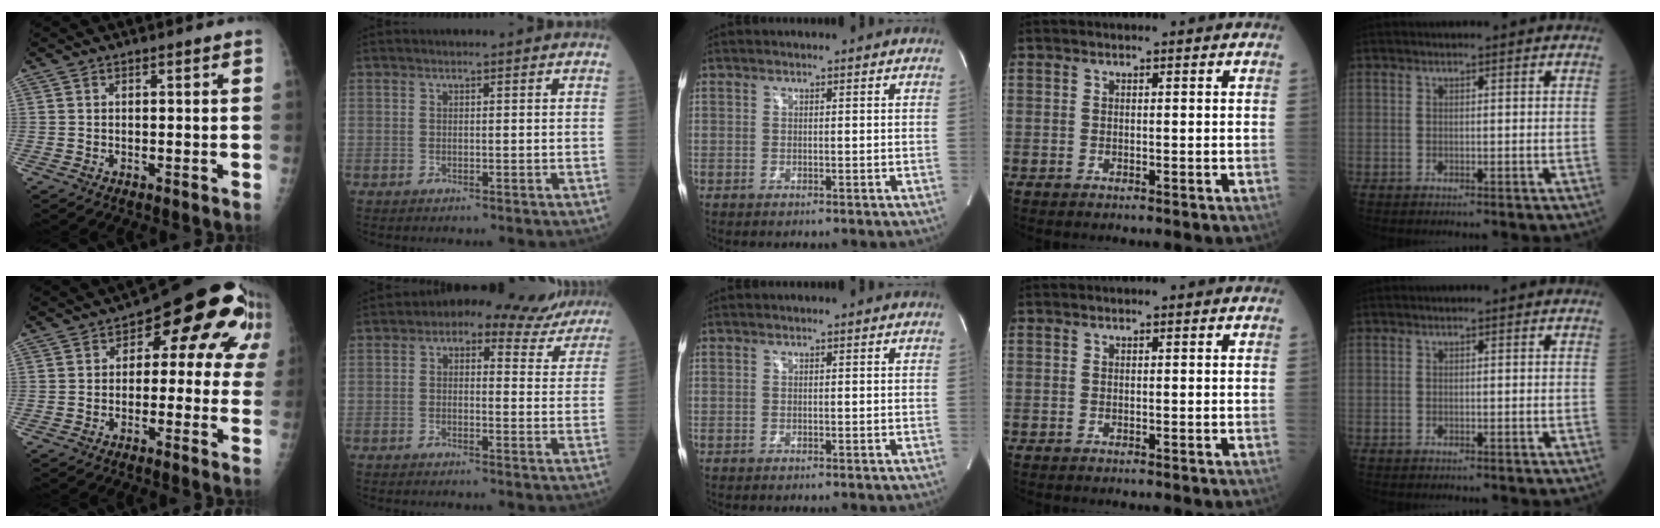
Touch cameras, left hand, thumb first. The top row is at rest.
{"thumb": {"total": 13.7, "force": [3.8, 8.1, 10.4], "torque": [-0.068, 0.018, 0.033]}, "index": {"total": 11.2, "force": [8.7, 5.1, 4.8], "torque": [-0.048, 0.029, 0.086]}}